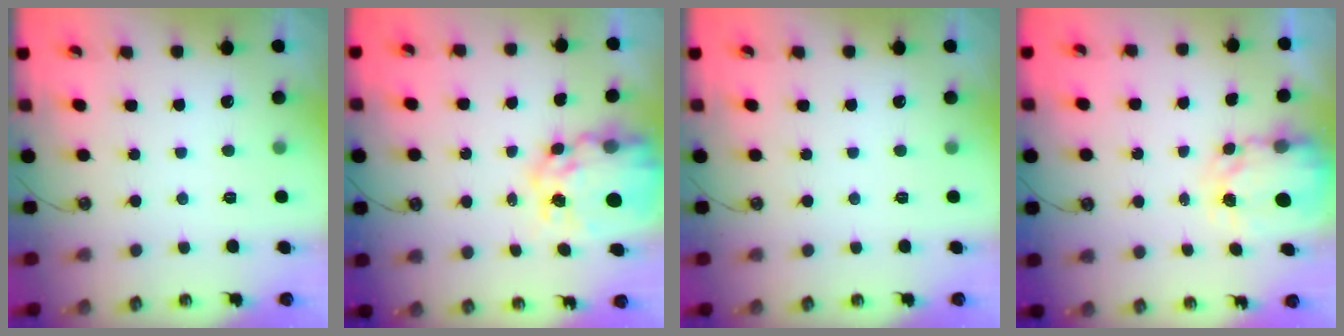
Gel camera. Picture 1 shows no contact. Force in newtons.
{"total": 14.2, "press": 14.2, "slide": 1.0}
{"total": 0.0}
{"total": 4.0, "press": 3.9, "slide": 0.3}